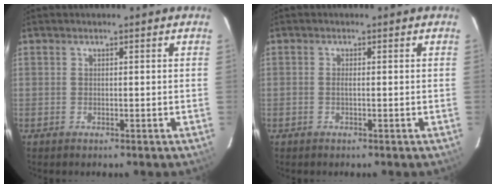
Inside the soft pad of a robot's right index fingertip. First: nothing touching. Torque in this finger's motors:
{"motor_torque": [-0.09, 0.11, -0.03, 0.01]}